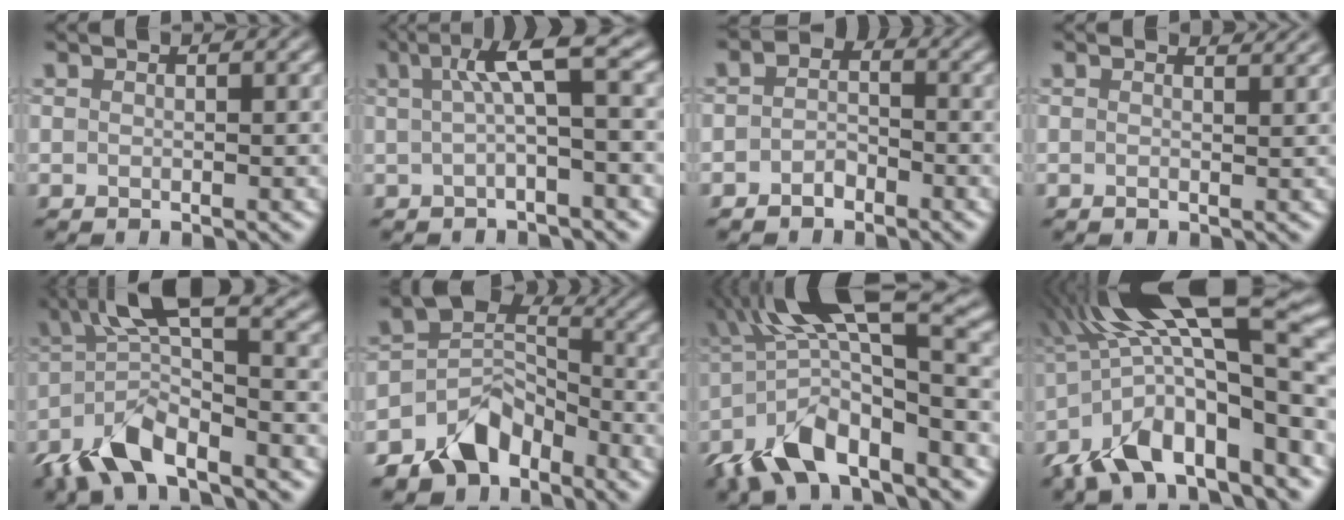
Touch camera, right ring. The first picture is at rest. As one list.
[{"total": 4.2, "force": [0.6, 0.6, 4.1], "torque": [-0.068, 0.015, 0.004]}, {"total": 2.2, "force": [-1.0, 1.6, 1.0], "torque": [-0.011, 0.008, -0.028]}, {"total": 1.0, "force": [0.6, 0.4, 0.7], "torque": [-0.016, -0.001, 0.001]}, {"total": 8.3, "force": [-4.1, 2.5, 6.8], "torque": [-0.138, 0.013, -0.090]}, {"total": 6.6, "force": [-4.2, 4.2, 2.7], "torque": [-0.032, 0.005, -0.090]}, {"total": 10.7, "force": [-3.7, 3.2, 9.4], "torque": [-0.173, 0.016, -0.076]}, {"total": 14.6, "force": [-3.6, 4.4, 13.5], "torque": [-0.221, 0.022, -0.062]}]